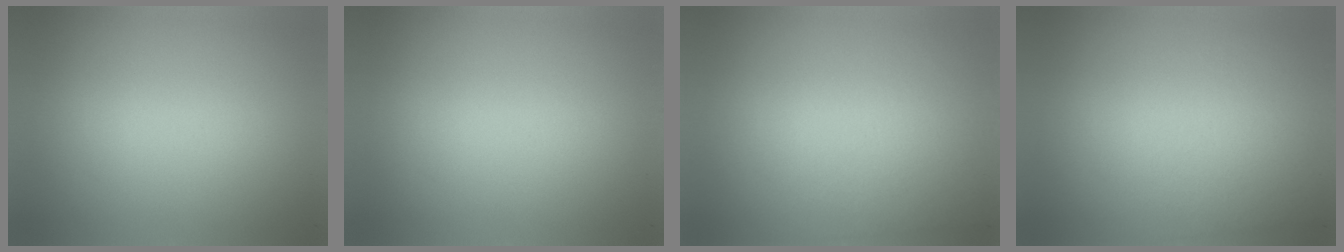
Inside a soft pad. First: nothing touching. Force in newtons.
{"total": 0.0}
{"total": 2.6}
{"total": 2.4}